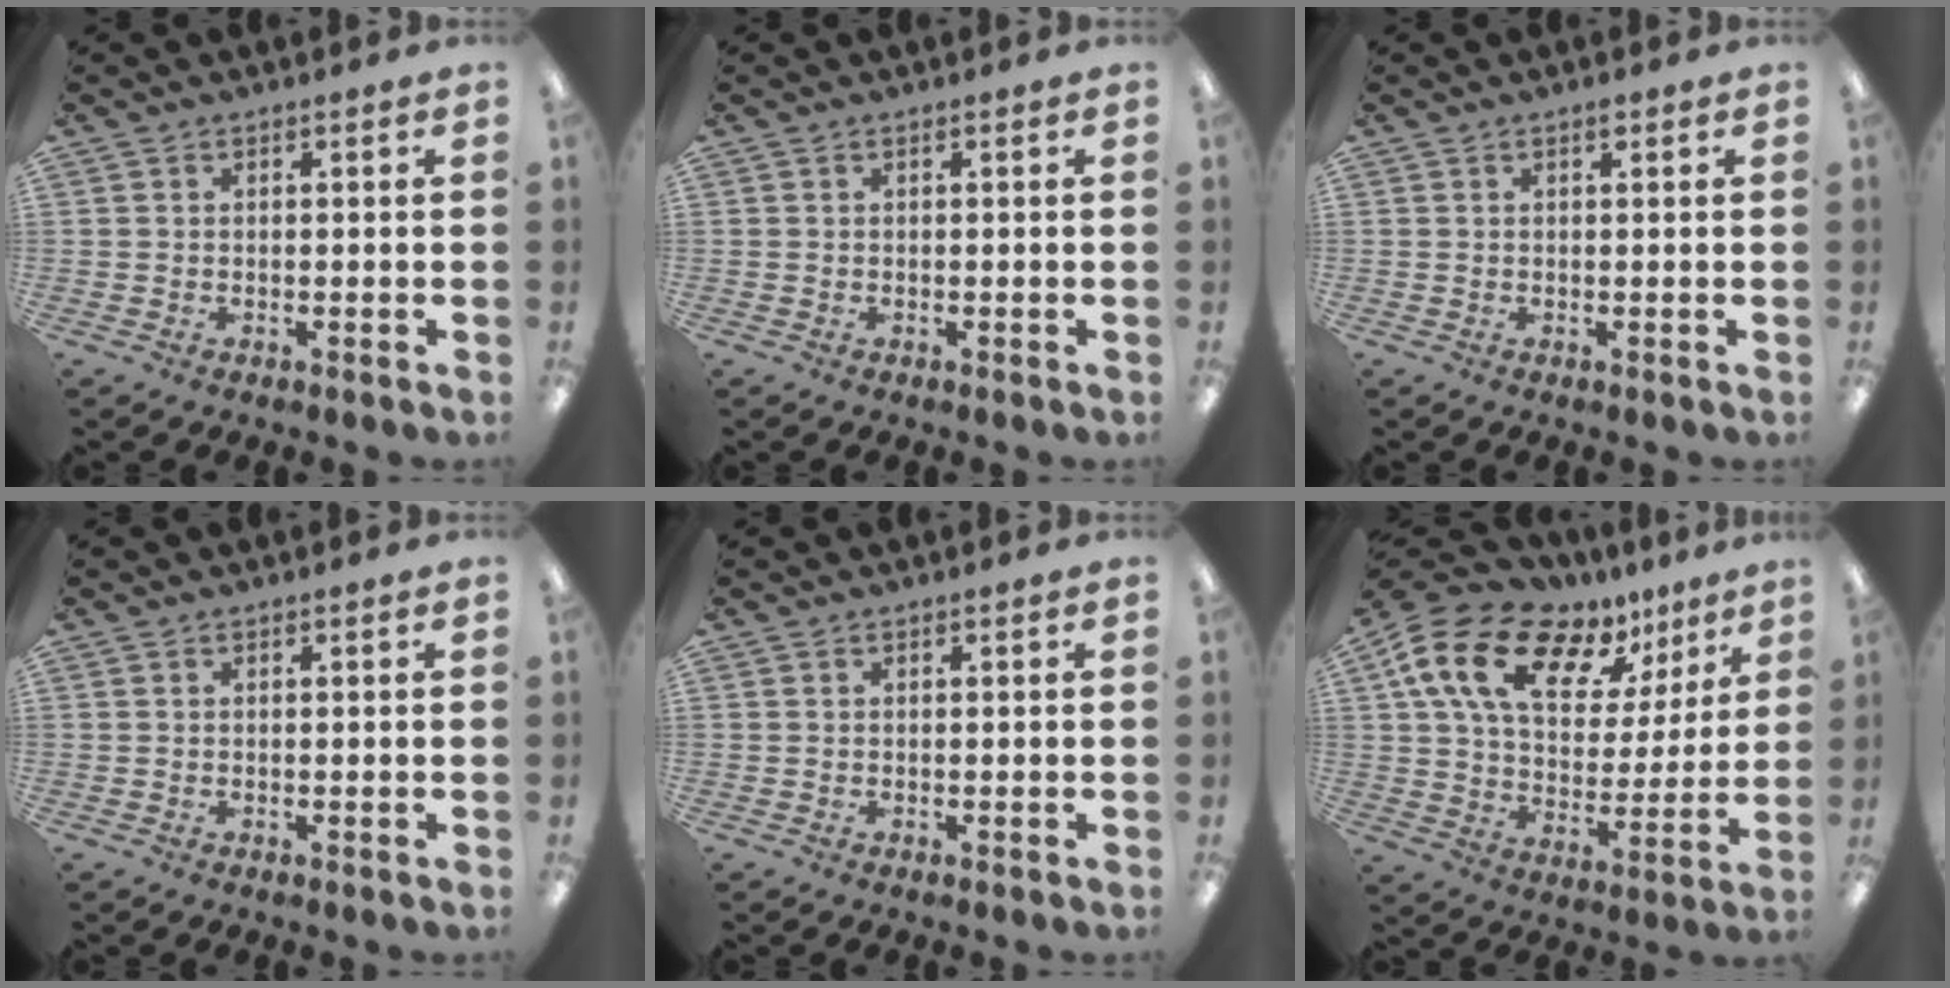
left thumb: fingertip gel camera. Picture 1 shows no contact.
{"total": 0.0}
{"total": 0.8, "force": [0.6, 0.3, 0.5], "torque": [-0.005, -0.002, 0.008]}
{"total": 0.0}
{"total": 0.0}
{"total": 18.4, "force": [11.4, 9.9, 10.4], "torque": [-0.193, -0.059, 0.205]}